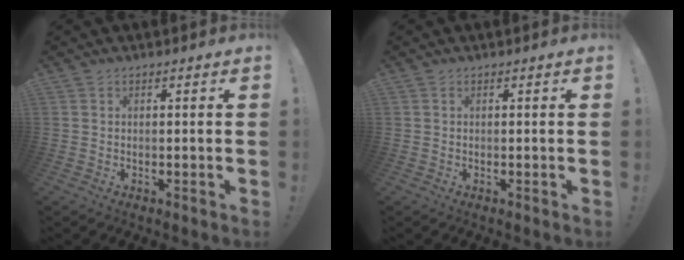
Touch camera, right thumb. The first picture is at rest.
{"total": 0.0}